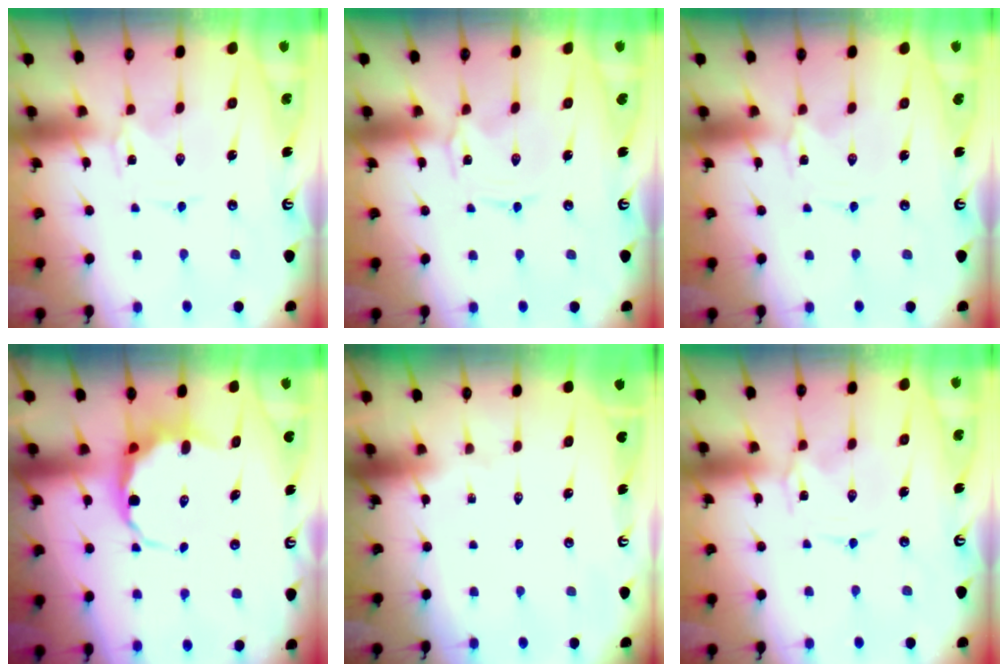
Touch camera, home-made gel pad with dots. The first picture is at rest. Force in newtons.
{"total": 0.9, "press": 0.8, "slide": 0.2}
{"total": 0.0}
{"total": 7.4, "press": 7.2, "slide": 1.7}
{"total": 0.0}
{"total": 1.0, "press": 1.0, "slide": 0.1}